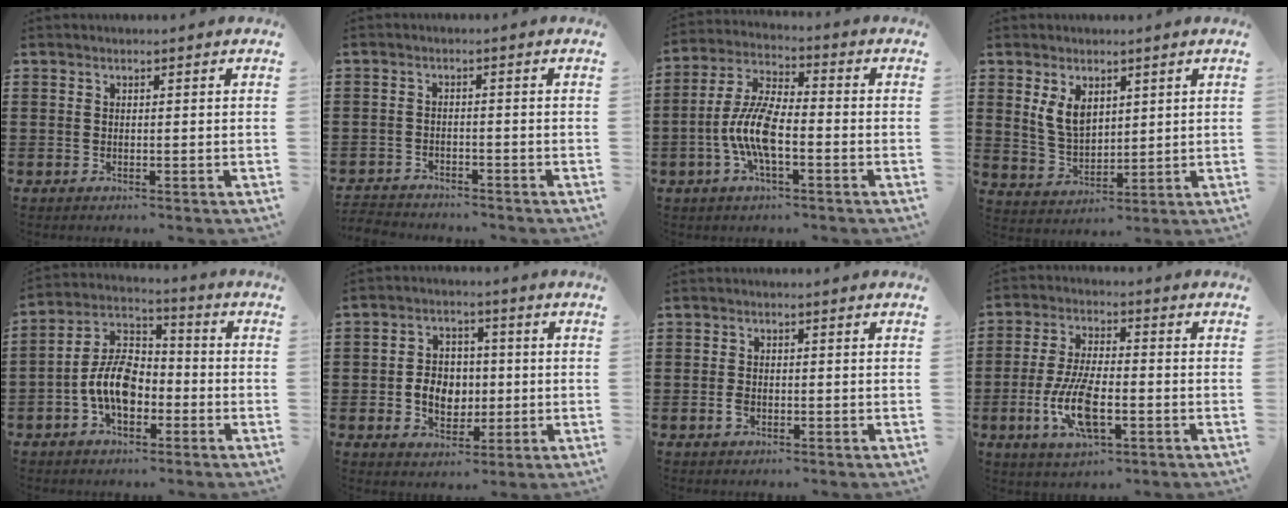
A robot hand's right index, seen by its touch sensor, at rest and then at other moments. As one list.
[{"total": 2.2, "force": [-2.1, 0.2, -0.2], "torque": [-0.004, 0.000, -0.048]}, {"total": 8.8, "force": [-2.5, 3.1, 7.9], "torque": [-0.188, -0.013, -0.053]}, {"total": 5.6, "force": [2.4, 3.5, 3.6], "torque": [-0.090, 0.007, 0.044]}, {"total": 9.4, "force": [-2.9, 5.5, 7.0], "torque": [-0.171, 0.004, -0.062]}, {"total": 6.1, "force": [-0.7, 4.9, 3.6], "torque": [-0.061, 0.008, -0.016]}, {"total": 1.6, "force": [-0.6, 0.9, 1.1], "torque": [-0.030, -0.005, -0.013]}, {"total": 10.1, "force": [-3.1, 4.0, 8.8], "torque": [-0.198, -0.014, -0.057]}]